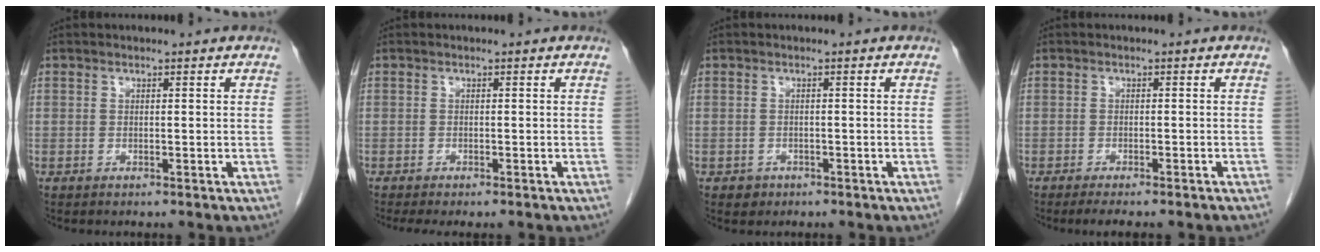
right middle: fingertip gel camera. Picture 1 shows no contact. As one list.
[{"total": 3.1, "force": [-2.6, 0.6, 1.7], "torque": [-0.022, -0.008, -0.034]}, {"total": 1.4, "force": [-0.8, 1.1, 0.1], "torque": [-0.002, 0.005, -0.008]}, {"total": 6.0, "force": [-5.1, 0.6, 3.1], "torque": [-0.032, -0.007, -0.067]}]